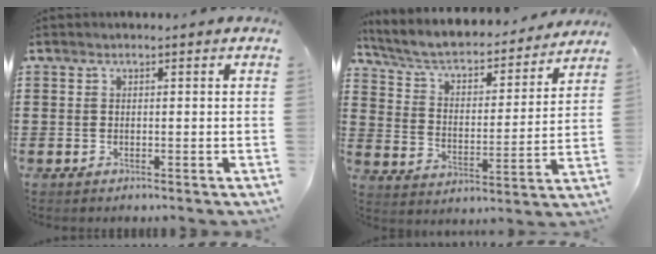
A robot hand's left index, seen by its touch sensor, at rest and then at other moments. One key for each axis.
{"total": 5.2, "fx": 4.5, "fy": 1.4, "fz": 2.2, "tx": -0.066, "ty": -0.038, "tz": 0.070}